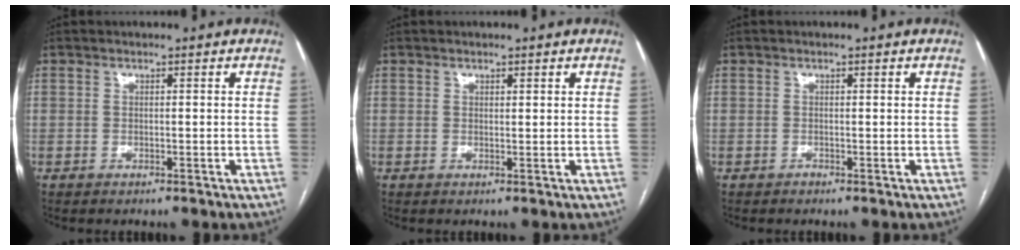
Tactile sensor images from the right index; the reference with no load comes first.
{"total": 0.8, "force": [0.6, 0.2, 0.4], "torque": [-0.009, -0.001, 0.008]}
{"total": 0.0}